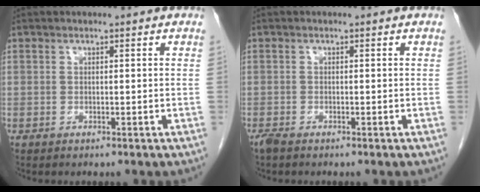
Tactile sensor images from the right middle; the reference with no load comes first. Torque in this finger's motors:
{"motor_torque": [0.14, -0.07, -0.01, 0.01]}